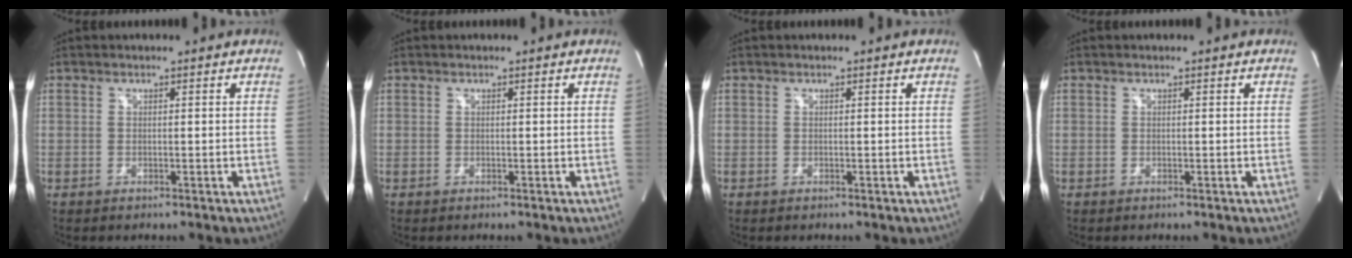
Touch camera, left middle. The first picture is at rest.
{"total": 0.0}
{"total": 0.0}
{"total": 0.0}